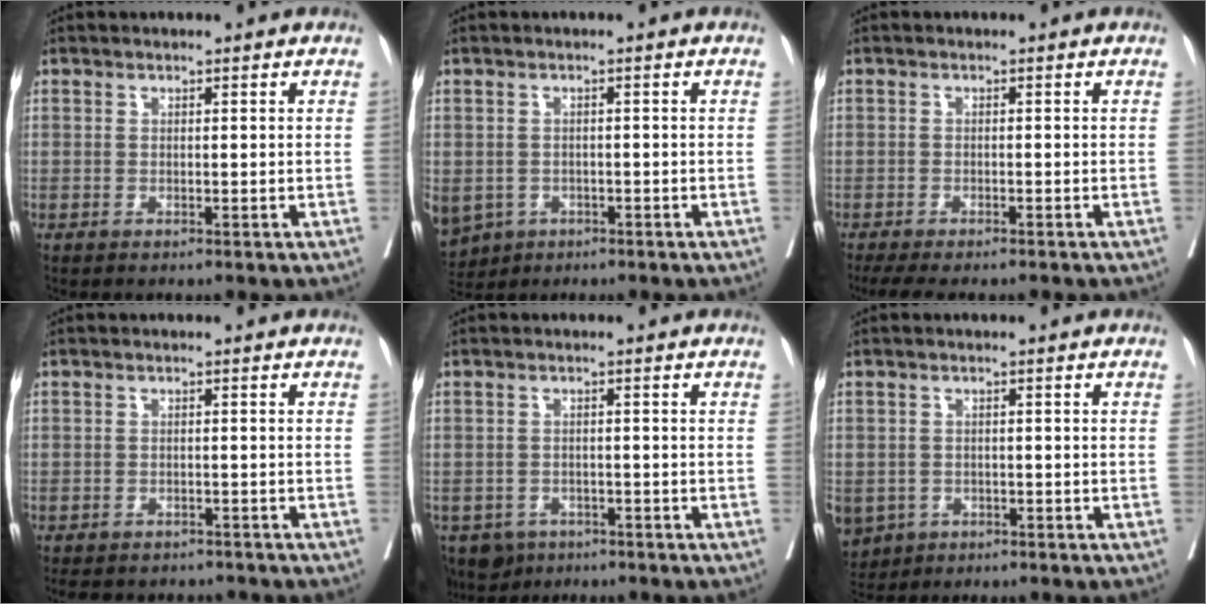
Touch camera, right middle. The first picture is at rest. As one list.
[{"total": 11.8, "force": [-5.3, 9.5, 4.5], "torque": [-0.144, -0.006, -0.069]}, {"total": 8.0, "force": [-6.8, 1.8, 3.9], "torque": [-0.055, -0.008, -0.100]}, {"total": 8.7, "force": [-7.9, 3.1, 2.2], "torque": [-0.040, 0.000, -0.096]}, {"total": 5.2, "force": [-3.7, 3.4, 1.2], "torque": [-0.015, 0.000, -0.057]}, {"total": 8.1, "force": [-3.9, 6.6, 2.6], "torque": [-0.079, -0.002, -0.057]}]